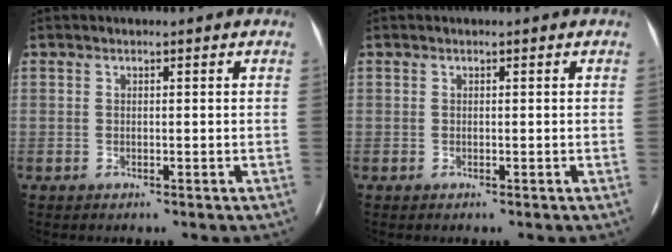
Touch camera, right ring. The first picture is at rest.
{"total": 0.0}